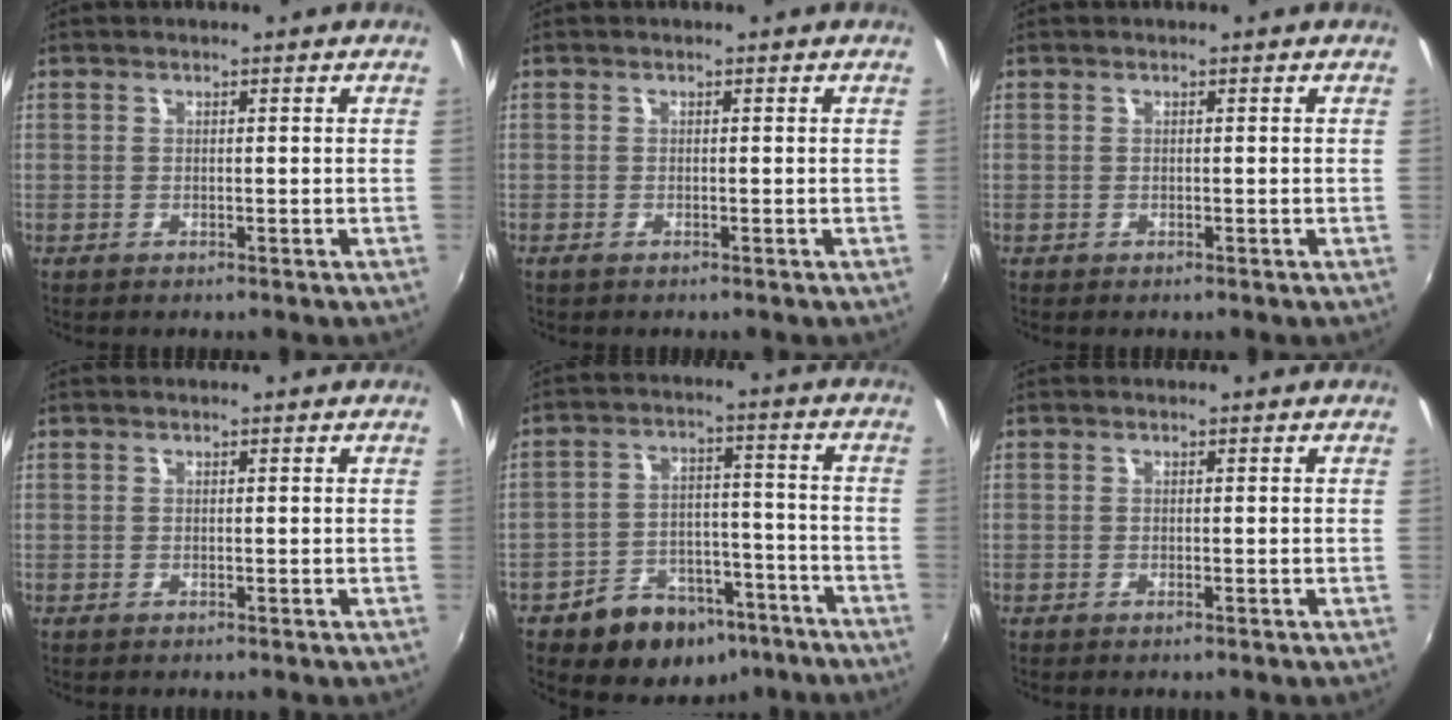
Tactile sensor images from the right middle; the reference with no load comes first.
{"total": 0.6, "force": [-0.5, 0.2, 0.4], "torque": [-0.008, -0.002, -0.010]}
{"total": 0.0}
{"total": 0.0}
{"total": 13.4, "force": [-8.9, 8.5, 5.3], "torque": [-0.104, 0.025, -0.109]}
{"total": 0.0}